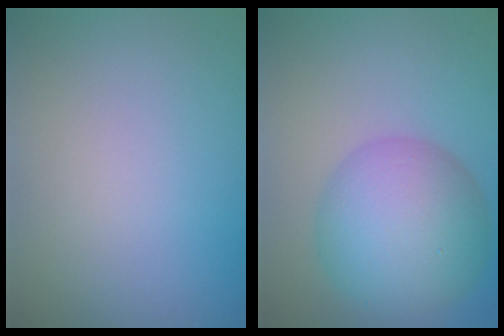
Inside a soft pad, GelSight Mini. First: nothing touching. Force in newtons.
{"total": 8.1, "press": 8.1, "slide": 0.2}